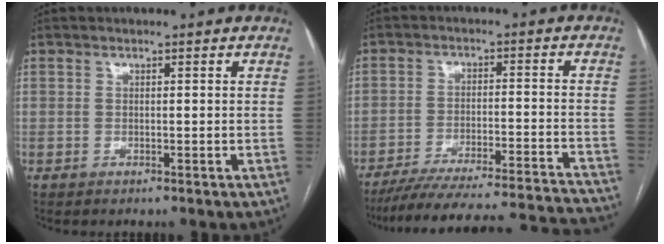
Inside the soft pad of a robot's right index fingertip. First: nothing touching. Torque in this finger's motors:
{"motor_torque": [-0.62, -1.52, 0.25, 0.10]}